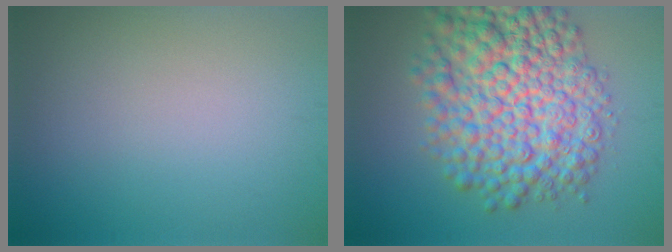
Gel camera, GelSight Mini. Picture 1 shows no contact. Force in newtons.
{"total": 11.0, "press": 11.0, "slide": 0.2}